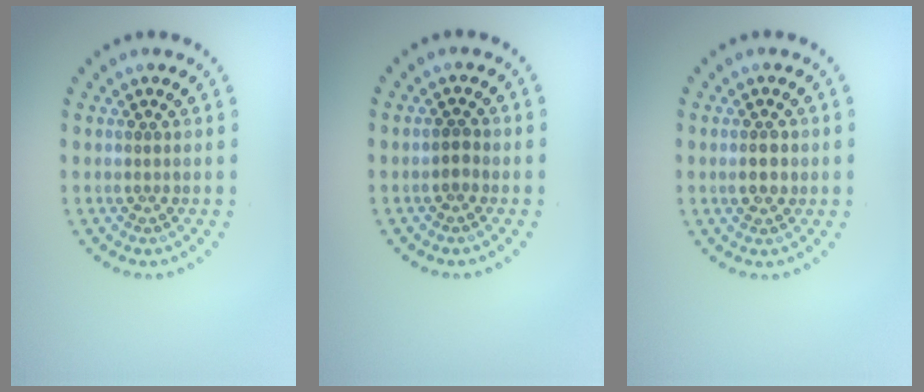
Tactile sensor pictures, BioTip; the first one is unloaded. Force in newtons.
{"total": 1.2, "press": 1.2, "slide": 0.3}
{"total": 1.8, "press": 1.8, "slide": 0.1}